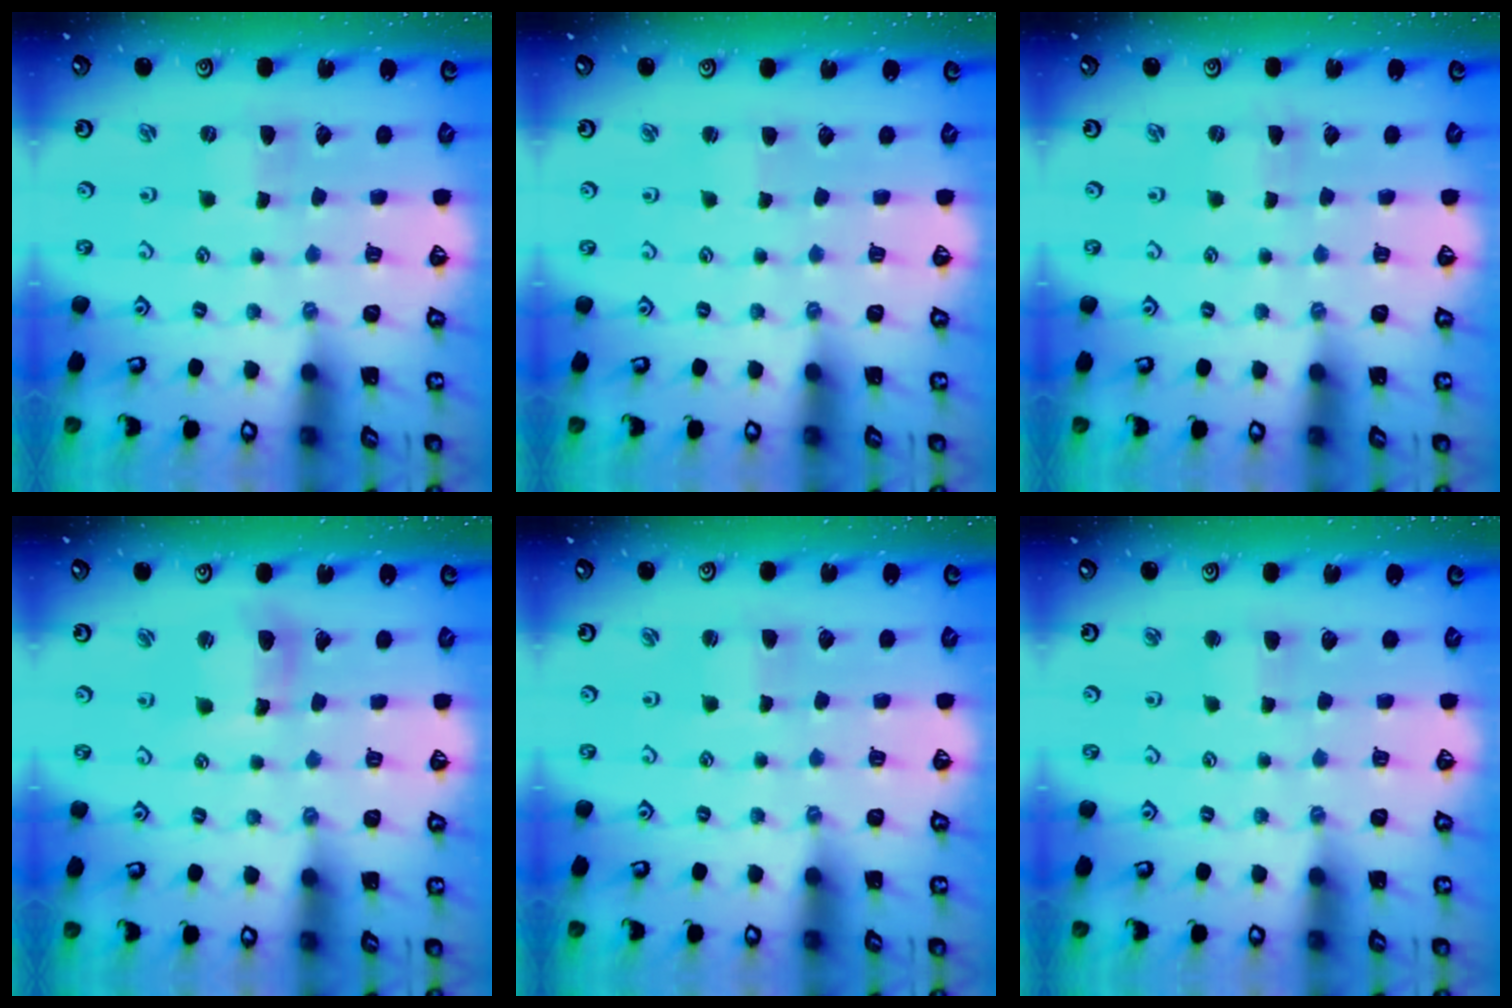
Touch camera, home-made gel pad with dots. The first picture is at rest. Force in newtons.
{"total": 1.5, "press": 1.5, "slide": 0.1}
{"total": 0.0}
{"total": 8.0, "press": 7.9, "slide": 1.4}
{"total": 1.8, "press": 1.7, "slide": 0.4}
{"total": 2.7, "press": 2.7, "slide": 0.3}